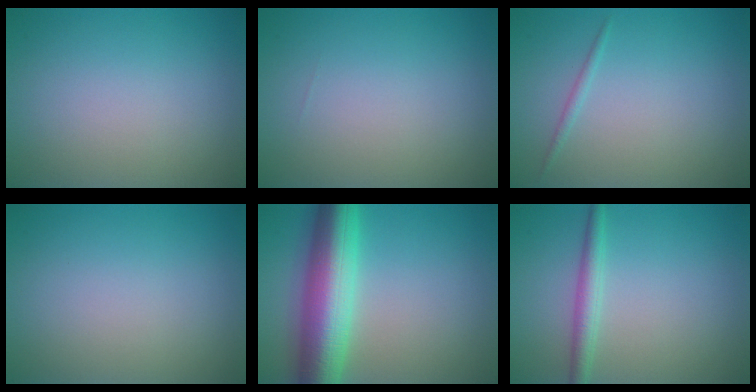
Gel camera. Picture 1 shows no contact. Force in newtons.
{"total": 0.0}
{"total": 0.7, "press": 0.7, "slide": 0.1}
{"total": 0.0}
{"total": 9.5, "press": 9.5, "slide": 0.1}
{"total": 2.2, "press": 2.2, "slide": 0.1}